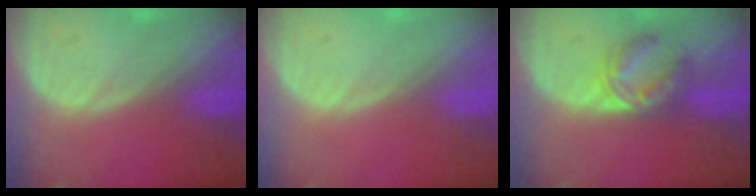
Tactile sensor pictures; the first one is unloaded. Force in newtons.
{"total": 0.0}
{"total": 5.4, "press": 5.3, "slide": 1.0}